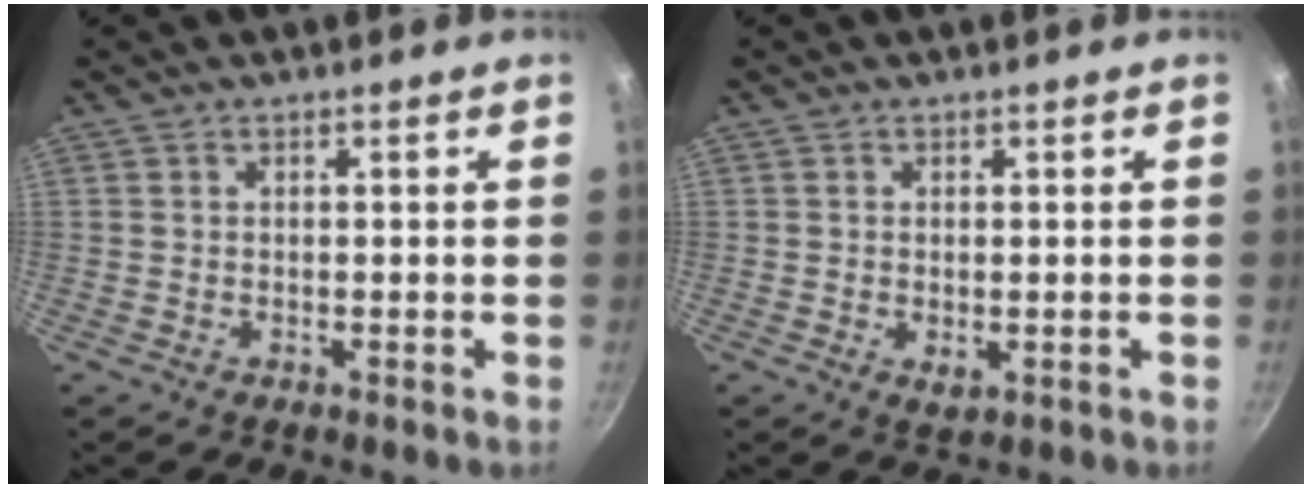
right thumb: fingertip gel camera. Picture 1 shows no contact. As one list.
[{"total": 2.0, "force": [-0.2, 1.1, 1.6], "torque": [-0.026, -0.006, 0.000]}]